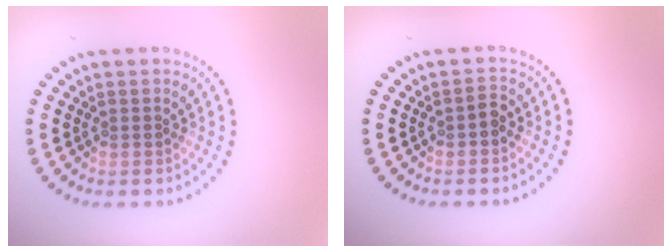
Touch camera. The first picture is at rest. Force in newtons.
{"total": 1.1, "press": 1.0, "slide": 0.3}